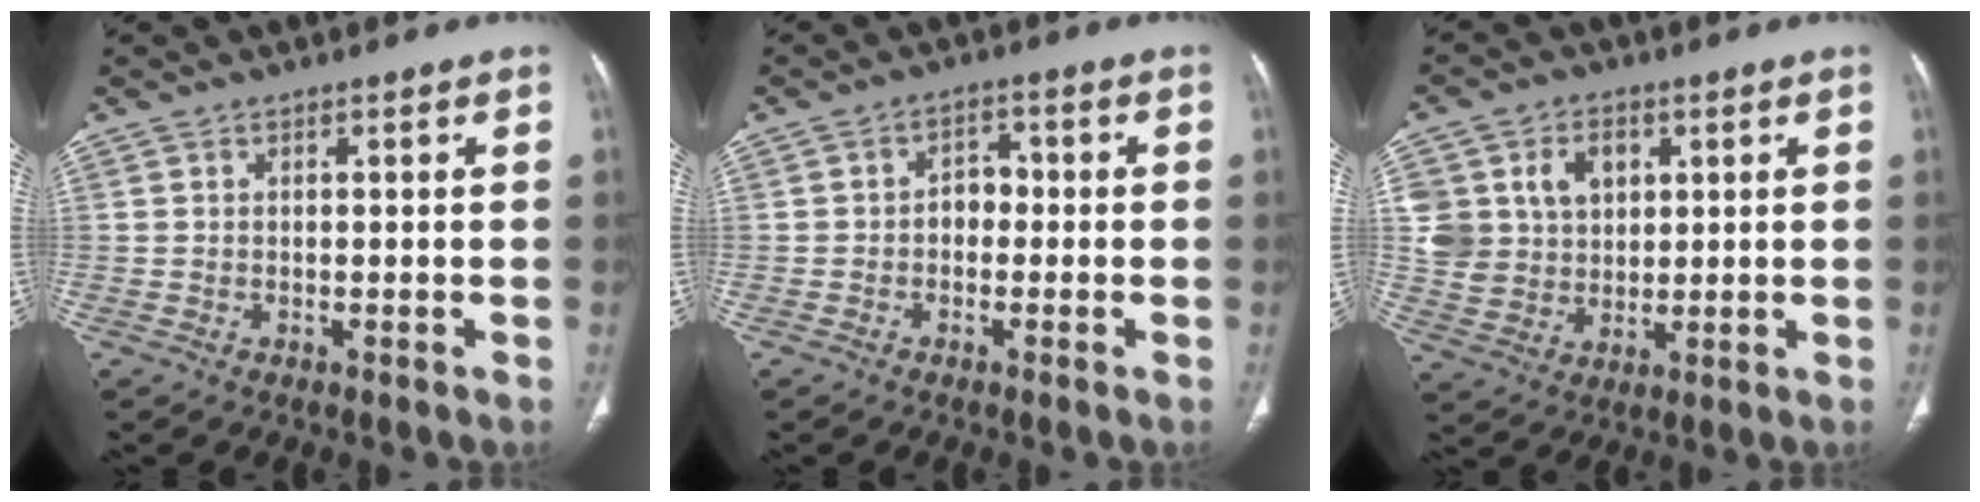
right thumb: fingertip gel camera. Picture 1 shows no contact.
{"total": 3.5, "force": [-0.8, 2.7, 2.1], "torque": [-0.013, 0.019, -0.023]}
{"total": 11.8, "force": [3.3, 9.6, 5.9], "torque": [-0.079, -0.005, 0.074]}